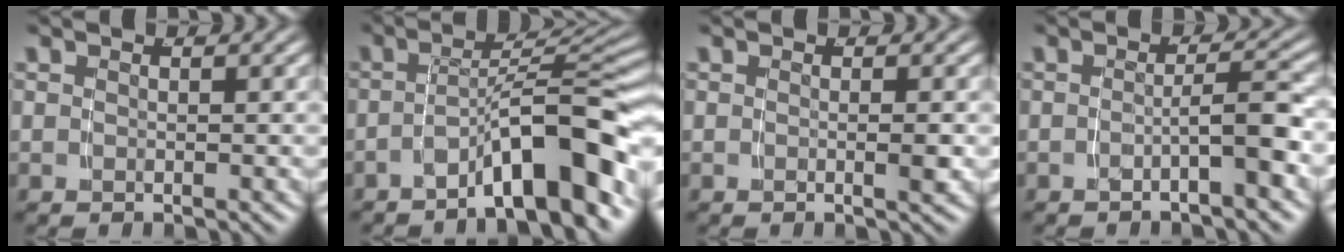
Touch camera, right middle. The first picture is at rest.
{"total": 8.5, "force": [-4.8, 1.7, 6.8], "torque": [-0.087, 0.013, -0.074]}
{"total": 0.9, "force": [-0.2, -0.5, 0.7], "torque": [-0.010, 0.000, -0.004]}
{"total": 3.0, "force": [-2.0, -0.3, 2.2], "torque": [-0.027, 0.004, -0.032]}